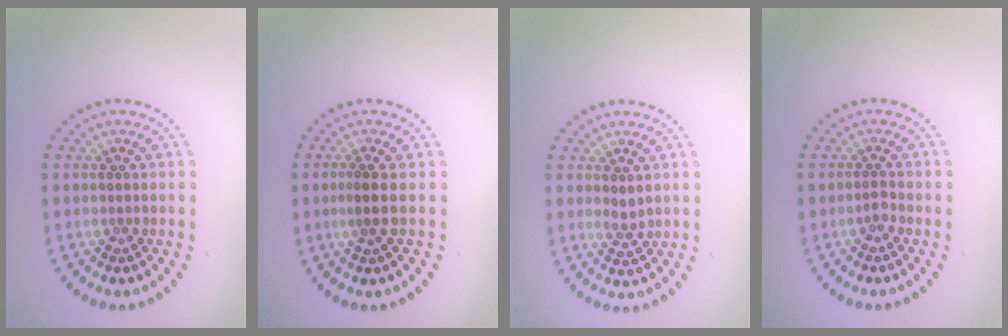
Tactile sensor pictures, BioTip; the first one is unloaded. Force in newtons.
{"total": 1.6, "press": 1.4, "slide": 0.9}
{"total": 1.3, "press": 1.3, "slide": 0.4}
{"total": 0.9, "press": 0.7, "slide": 0.5}